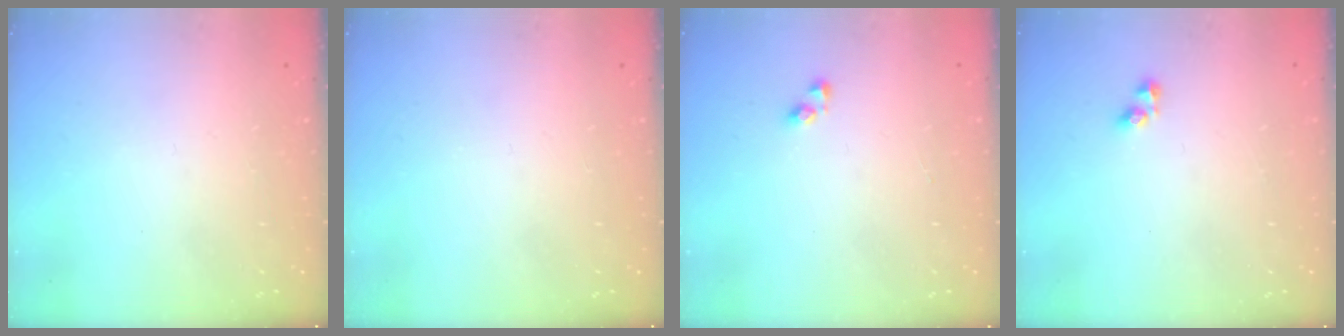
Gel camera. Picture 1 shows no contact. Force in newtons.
{"total": 0.0}
{"total": 3.2, "press": 3.2, "slide": 0.2}
{"total": 2.7, "press": 2.7, "slide": 0.4}